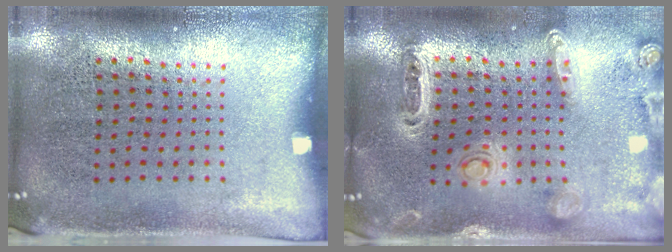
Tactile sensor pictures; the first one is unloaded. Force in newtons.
{"total": 1.3, "press": 1.2, "slide": 0.4}